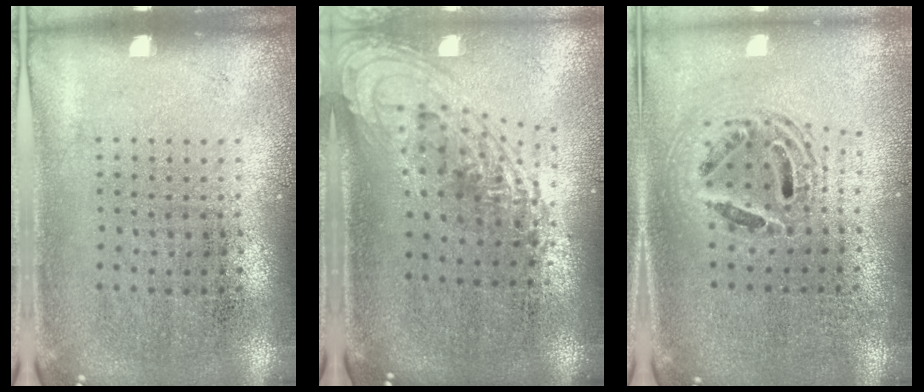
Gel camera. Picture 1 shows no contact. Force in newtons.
{"total": 1.9, "press": 1.5, "slide": 1.2}
{"total": 1.8, "press": 1.5, "slide": 1.1}